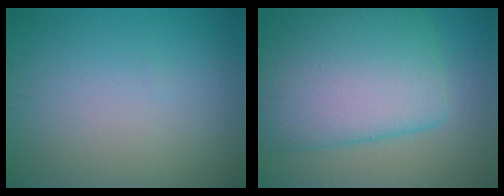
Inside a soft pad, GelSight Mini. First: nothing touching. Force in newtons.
{"total": 11.2, "press": 11.2, "slide": 0.4}